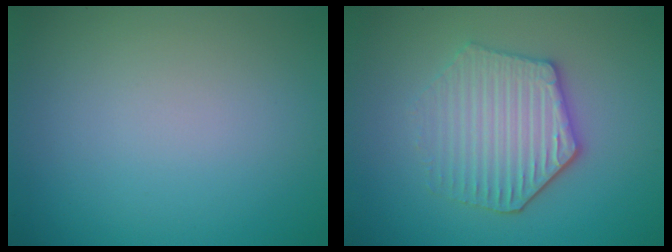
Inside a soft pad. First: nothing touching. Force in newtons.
{"total": 4.4, "press": 4.0, "slide": 1.8}